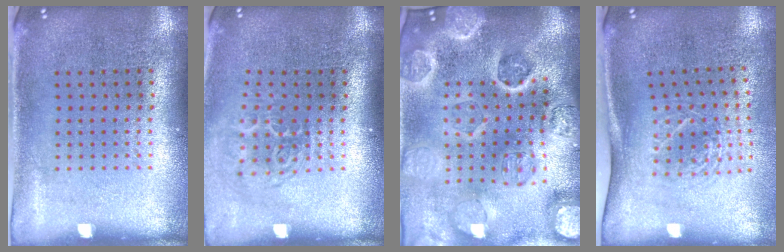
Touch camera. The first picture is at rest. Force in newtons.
{"total": 1.7, "press": 1.1, "slide": 1.2}
{"total": 4.5, "press": 4.0, "slide": 2.1}
{"total": 1.8, "press": 1.3, "slide": 1.2}